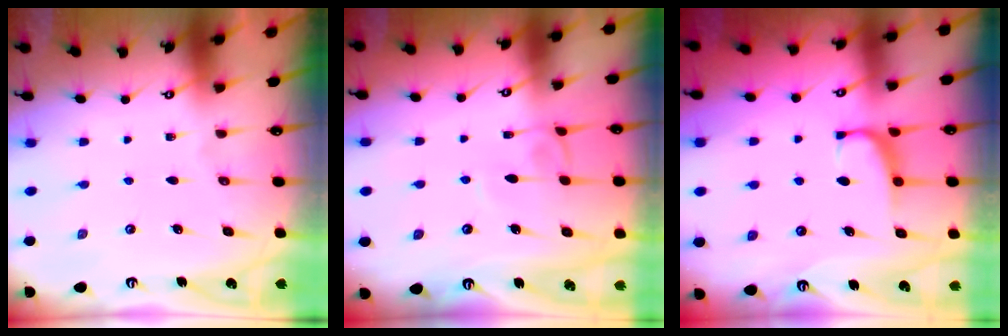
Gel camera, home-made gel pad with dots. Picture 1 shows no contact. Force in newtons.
{"total": 2.7, "press": 2.7, "slide": 0.2}
{"total": 1.5, "press": 1.3, "slide": 0.7}